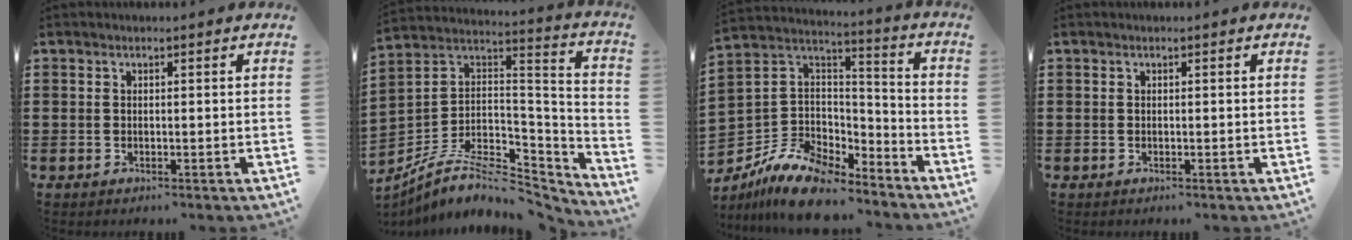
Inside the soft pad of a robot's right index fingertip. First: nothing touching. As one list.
[{"total": 8.4, "force": [-5.8, 3.6, 4.9], "torque": [-0.100, 0.001, -0.110]}, {"total": 11.2, "force": [-8.9, 5.1, 4.3], "torque": [-0.101, 0.024, -0.170]}, {"total": 0.0}]